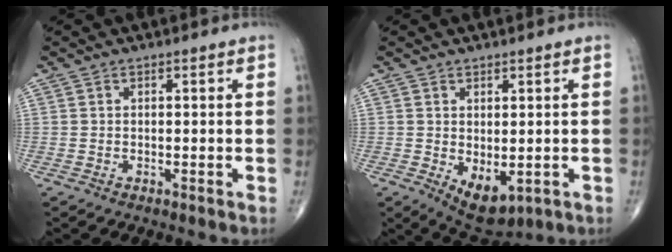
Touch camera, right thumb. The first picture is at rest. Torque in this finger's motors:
{"motor_torque": [-0.09, 0.64, 0.37, 0.31, 0.14]}